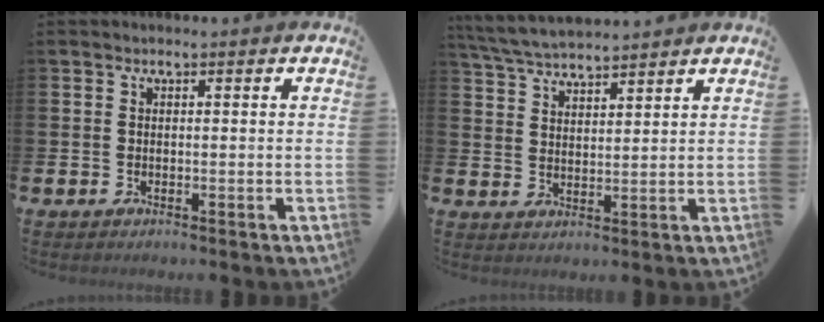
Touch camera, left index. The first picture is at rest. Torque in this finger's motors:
{"motor_torque": [0.00, -0.32, 0.77, 0.21]}